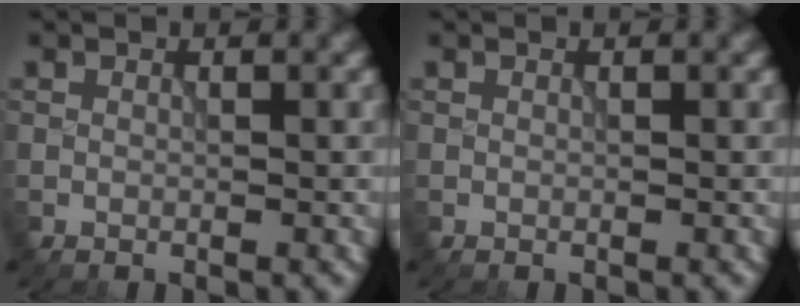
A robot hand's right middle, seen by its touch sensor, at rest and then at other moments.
{"total": 0.0}